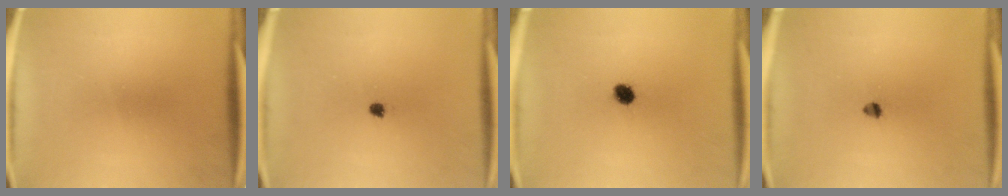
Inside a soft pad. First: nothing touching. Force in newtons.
{"total": 1.3}
{"total": 3.5}
{"total": 1.4}